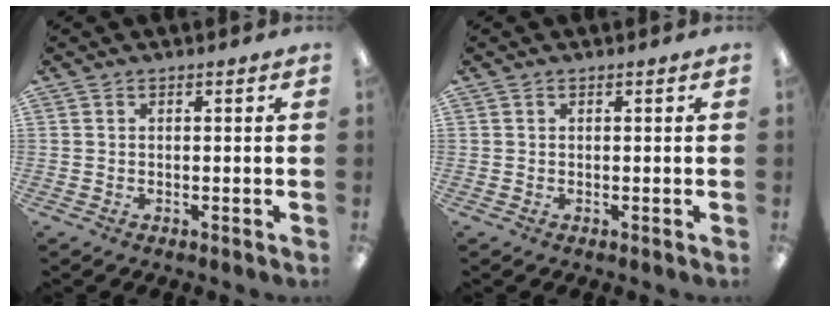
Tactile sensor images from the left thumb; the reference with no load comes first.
{"total": 0.0}